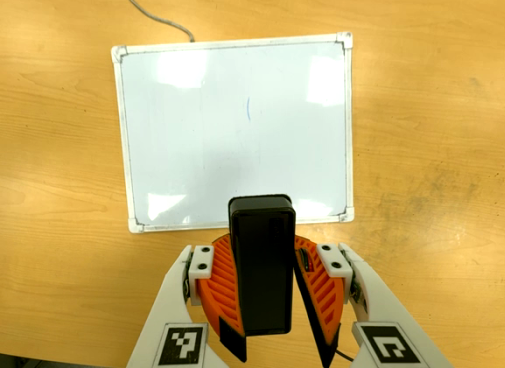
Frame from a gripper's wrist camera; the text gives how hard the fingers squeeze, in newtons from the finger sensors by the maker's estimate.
{"total": 8.6, "left": 9.3, "right": 7.9}